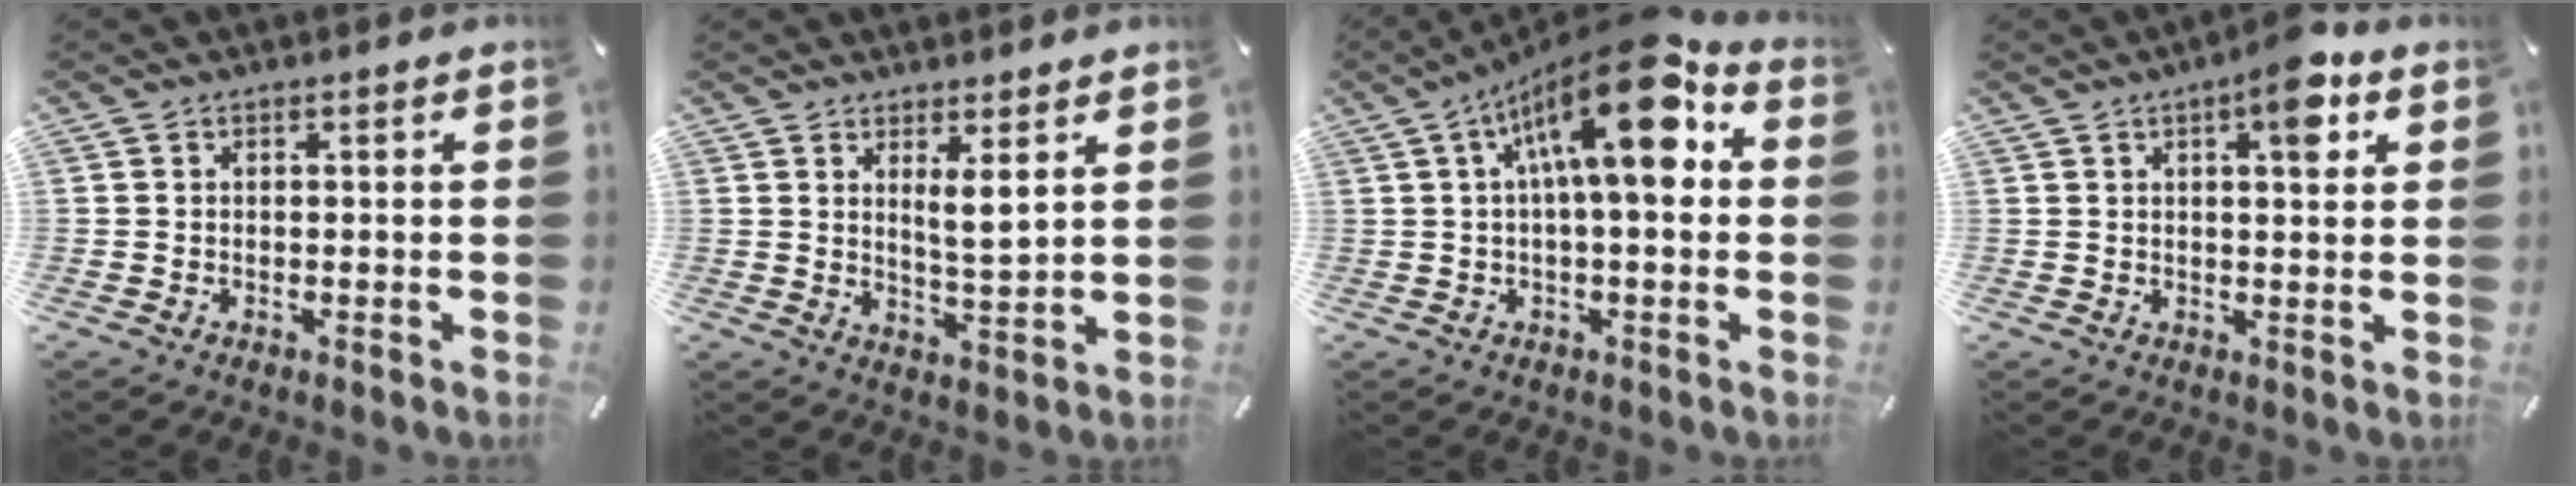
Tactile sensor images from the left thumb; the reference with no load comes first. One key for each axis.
{"total": 5.1, "fx": 3.1, "fy": 1.0, "fz": 4.0, "tx": -0.063, "ty": -0.021, "tz": 0.047}
{"total": 16.6, "fx": 5.5, "fy": 4.8, "fz": 14.8, "tx": -0.238, "ty": -0.032, "tz": 0.080}
{"total": 7.7, "fx": 3.6, "fy": 2.7, "fz": 6.2, "tx": -0.078, "ty": -0.014, "tz": 0.051}